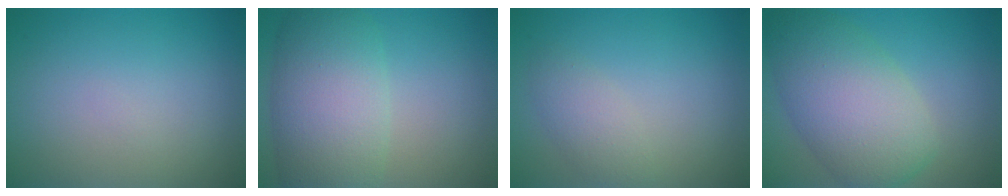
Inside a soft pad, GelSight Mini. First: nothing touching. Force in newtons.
{"total": 8.1, "press": 8.1, "slide": 0.4}
{"total": 2.1, "press": 2.1, "slide": 0.1}
{"total": 8.2, "press": 8.2, "slide": 0.2}